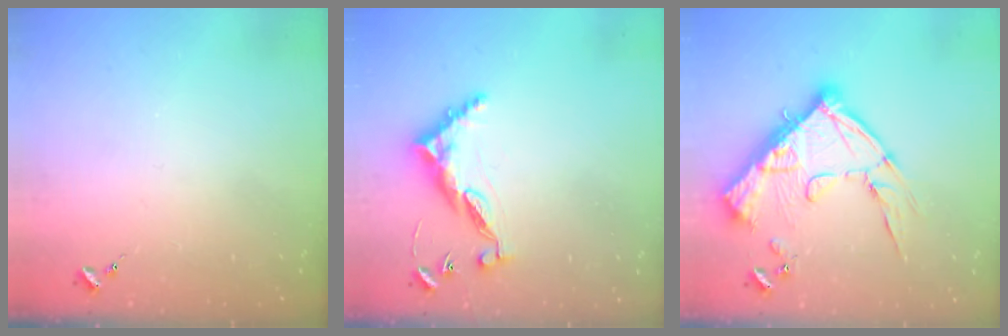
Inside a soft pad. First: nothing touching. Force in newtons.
{"total": 9.8, "press": 9.7, "slide": 1.0}
{"total": 20.7, "press": 20.6, "slide": 2.2}